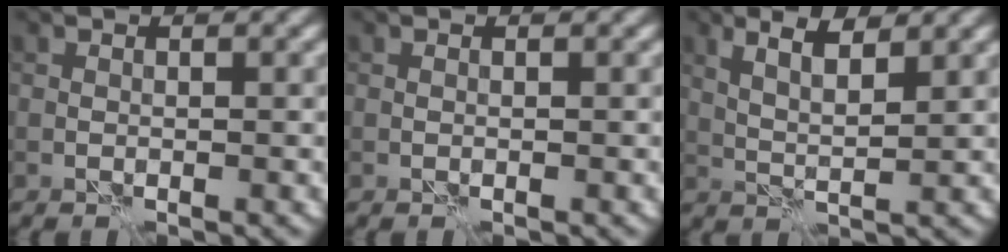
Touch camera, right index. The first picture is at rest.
{"total": 0.0}
{"total": 3.4, "force": [2.0, 0.7, 2.6], "torque": [-0.048, 0.002, 0.037]}